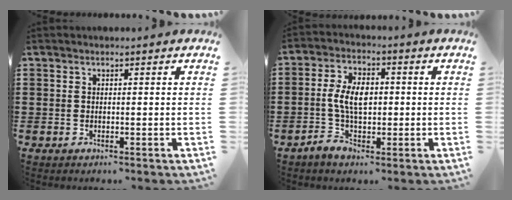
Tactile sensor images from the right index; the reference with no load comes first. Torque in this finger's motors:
{"motor_torque": [1.10, 1.04, 0.63, 0.08]}